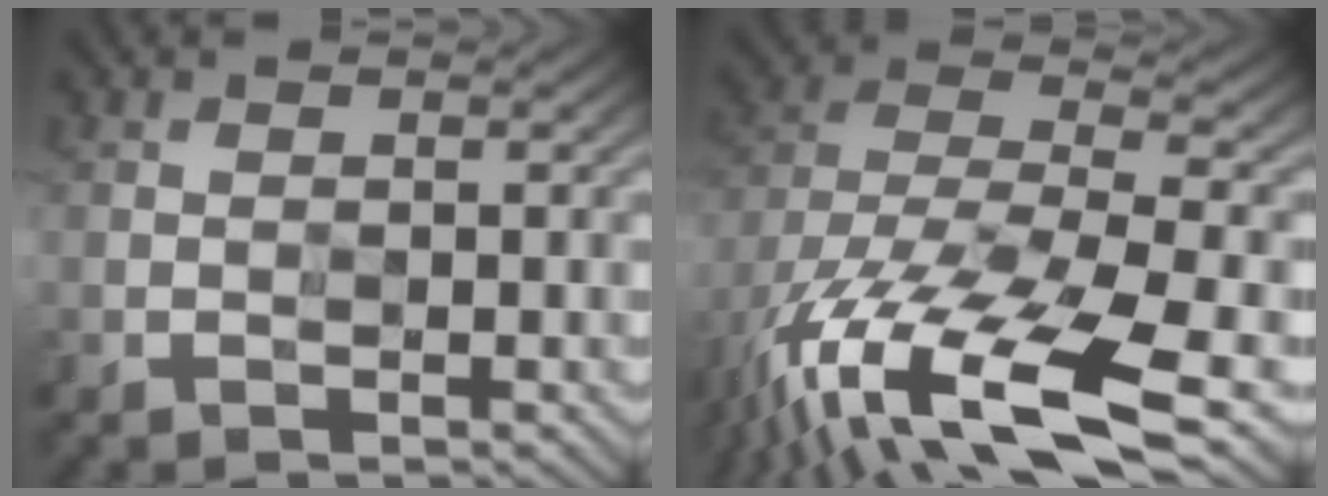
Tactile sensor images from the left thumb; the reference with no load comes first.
{"total": 16.5, "force": [-10.4, 6.1, 11.3], "torque": [-0.258, -0.034, -0.167]}